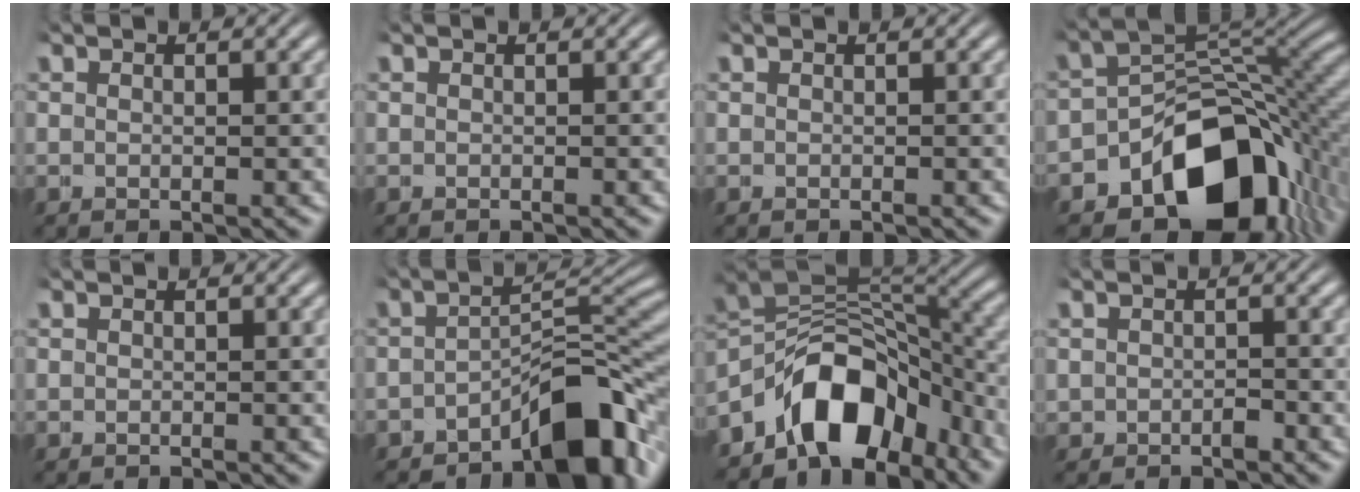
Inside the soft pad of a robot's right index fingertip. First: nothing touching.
{"total": 0.0}
{"total": 0.0}
{"total": 14.6, "force": [-7.5, 8.5, 9.3], "torque": [-0.136, -0.021, -0.110]}
{"total": 0.0}
{"total": 7.1, "force": [-4.4, 2.5, 5.0], "torque": [-0.062, -0.005, -0.065]}
{"total": 12.1, "force": [-3.4, 8.3, 8.1], "torque": [-0.152, -0.027, -0.052]}
{"total": 1.2, "force": [-0.5, 1.1, 0.0], "torque": [-0.009, 0.000, -0.004]}